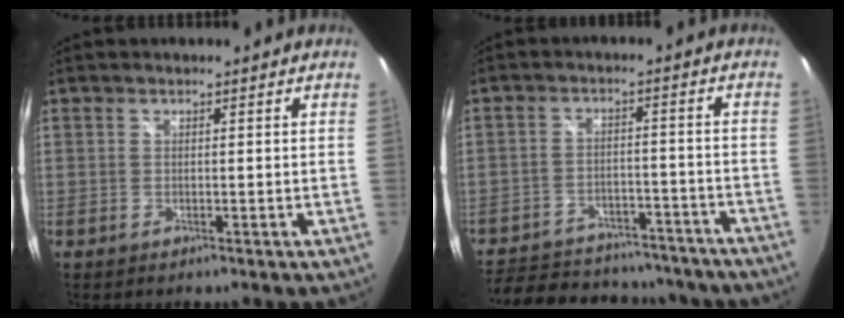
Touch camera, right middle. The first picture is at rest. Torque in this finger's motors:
{"motor_torque": [1.08, -1.06, 0.18, 0.07]}